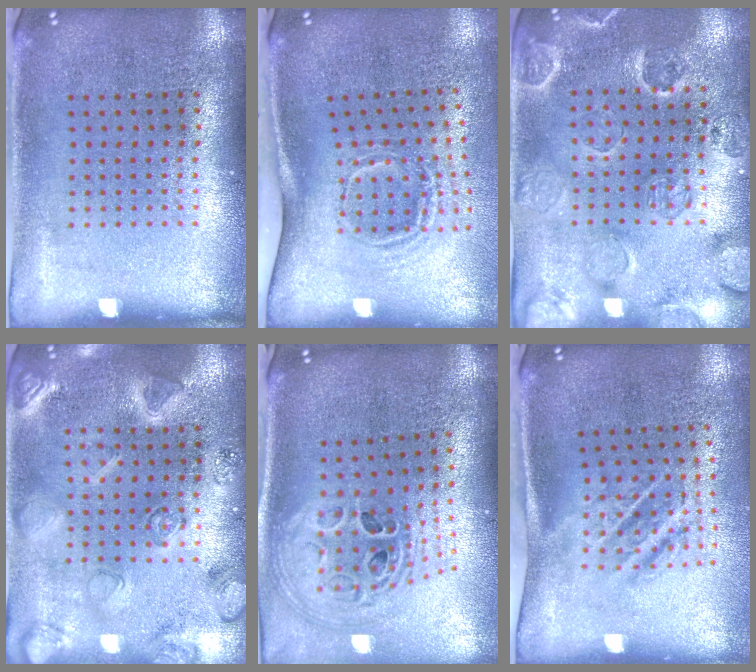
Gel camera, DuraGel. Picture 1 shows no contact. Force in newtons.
{"total": 1.9, "press": 1.2, "slide": 1.5}
{"total": 2.4, "press": 2.1, "slide": 1.1}
{"total": 2.9, "press": 2.9, "slide": 0.5}
{"total": 1.9, "press": 1.6, "slide": 1.1}
{"total": 1.8, "press": 1.2, "slide": 1.4}